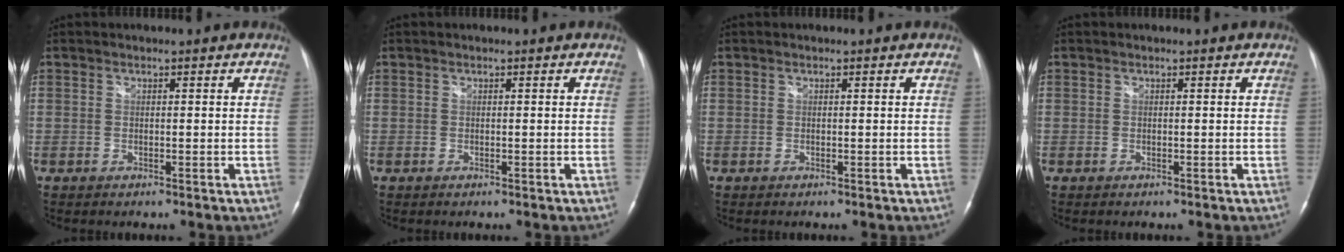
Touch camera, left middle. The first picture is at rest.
{"total": 0.0}
{"total": 0.0}
{"total": 0.0}